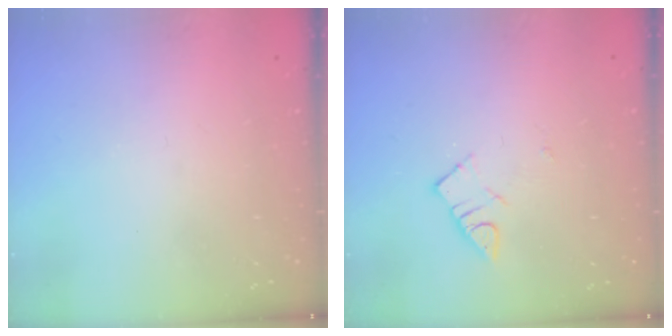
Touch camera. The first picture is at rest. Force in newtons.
{"total": 3.3, "press": 3.3, "slide": 0.2}